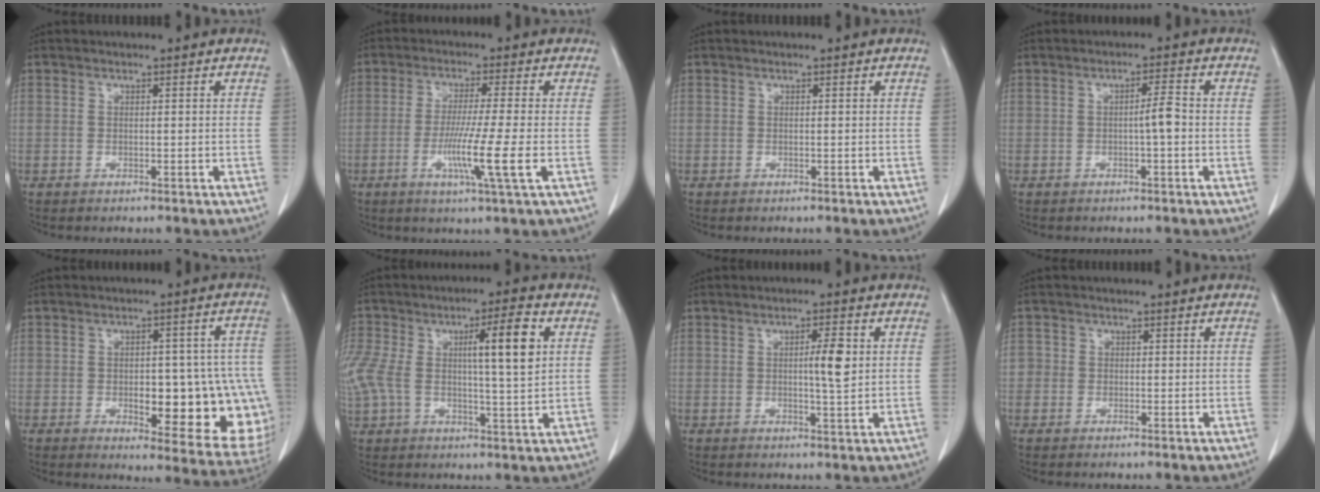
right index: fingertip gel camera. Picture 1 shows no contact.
{"total": 8.6, "force": [-2.4, -1.3, 8.2], "torque": [-0.150, -0.026, -0.047]}
{"total": 0.0}
{"total": 2.6, "force": [-0.5, 0.1, 2.6], "torque": [-0.040, 0.003, -0.010]}
{"total": 18.0, "force": [-3.4, 6.3, 16.5], "torque": [-0.118, 0.023, -0.017]}
{"total": 14.1, "force": [2.7, 3.7, 13.3], "torque": [-0.269, 0.028, 0.050]}
{"total": 4.2, "force": [0.7, 0.4, 4.1], "torque": [-0.063, -0.001, 0.009]}
{"total": 1.8, "force": [-0.1, 1.8, 0.4], "torque": [0.006, 0.005, -0.005]}